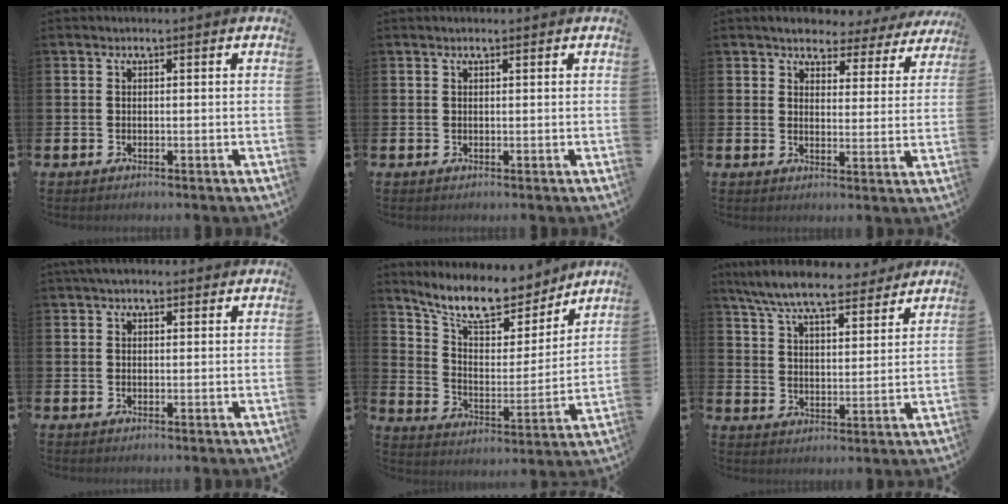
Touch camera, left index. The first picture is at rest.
{"total": 0.7, "force": [0.5, 0.1, 0.4], "torque": [0.006, -0.004, 0.007]}
{"total": 3.8, "force": [3.6, 1.2, 0.3], "torque": [-0.021, -0.027, 0.057]}
{"total": 2.3, "force": [1.9, 1.0, 0.8], "torque": [-0.008, 0.000, 0.031]}
{"total": 11.4, "force": [10.0, 3.3, 4.3], "torque": [-0.113, -0.065, 0.177]}
{"total": 8.9, "force": [8.1, 1.7, 3.3], "torque": [-0.086, -0.042, 0.144]}